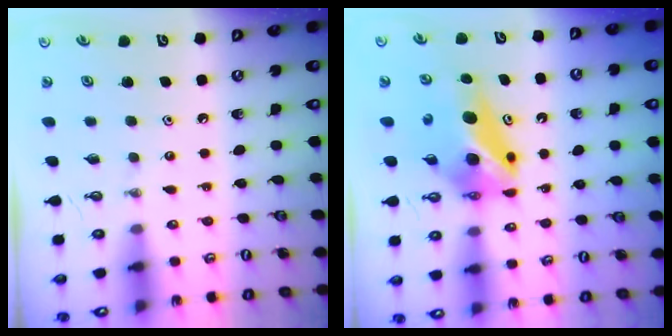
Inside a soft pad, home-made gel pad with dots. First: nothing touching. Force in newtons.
{"total": 9.2, "press": 6.0, "slide": 6.9}